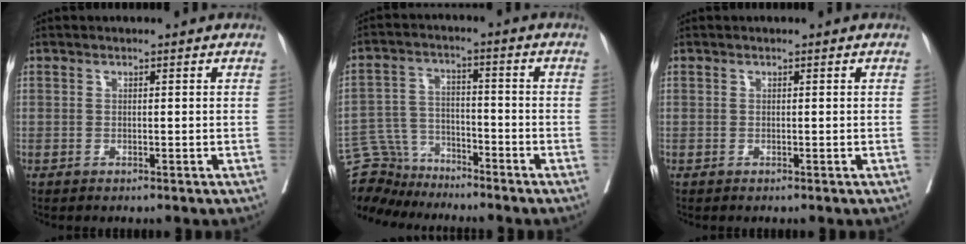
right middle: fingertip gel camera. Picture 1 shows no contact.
{"total": 7.7, "force": [-7.3, 2.4, -0.5], "torque": [0.001, 0.018, -0.138]}
{"total": 0.0}